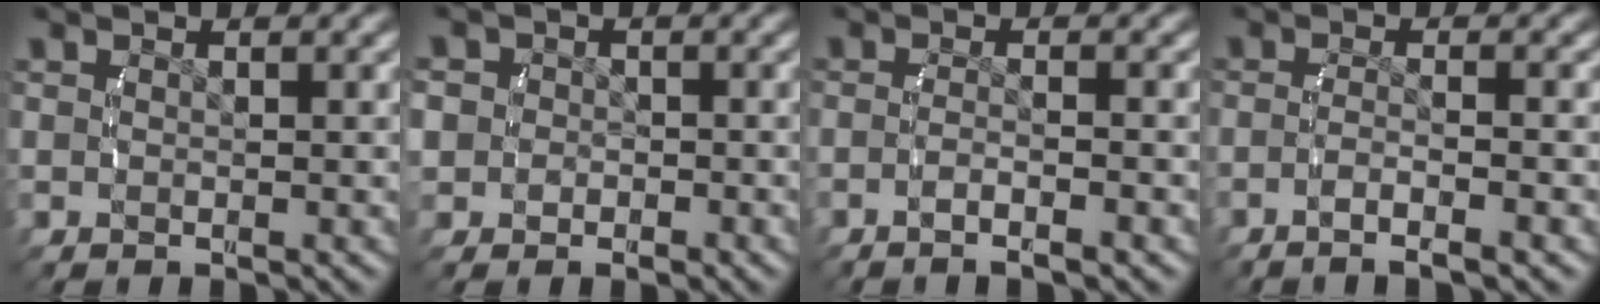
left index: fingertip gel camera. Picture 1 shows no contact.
{"total": 3.6, "force": [-0.7, 3.3, 1.2], "torque": [-0.034, -0.006, -0.017]}
{"total": 2.3, "force": [-1.7, -0.3, 1.5], "torque": [-0.032, -0.003, -0.030]}
{"total": 3.0, "force": [-2.2, -0.2, 2.1], "torque": [-0.042, -0.007, -0.034]}